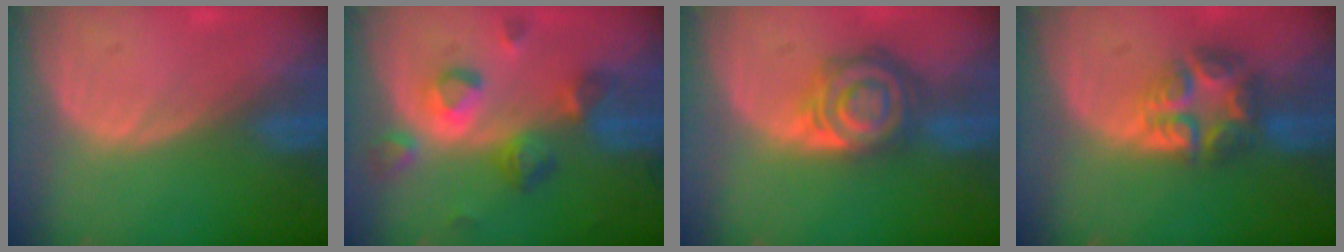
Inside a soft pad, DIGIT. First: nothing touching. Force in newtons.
{"total": 7.9, "press": 7.6, "slide": 2.0}
{"total": 8.0, "press": 7.1, "slide": 3.7}
{"total": 7.7, "press": 6.7, "slide": 3.8}